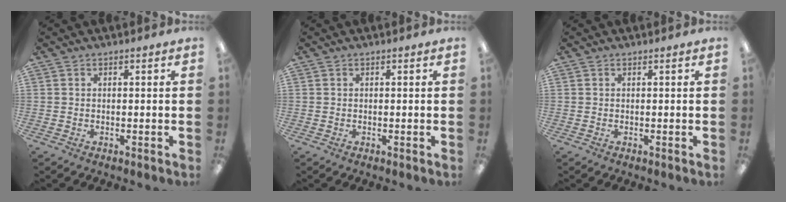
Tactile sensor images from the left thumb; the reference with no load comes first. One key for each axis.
{"total": 0.0}
{"total": 0.0}